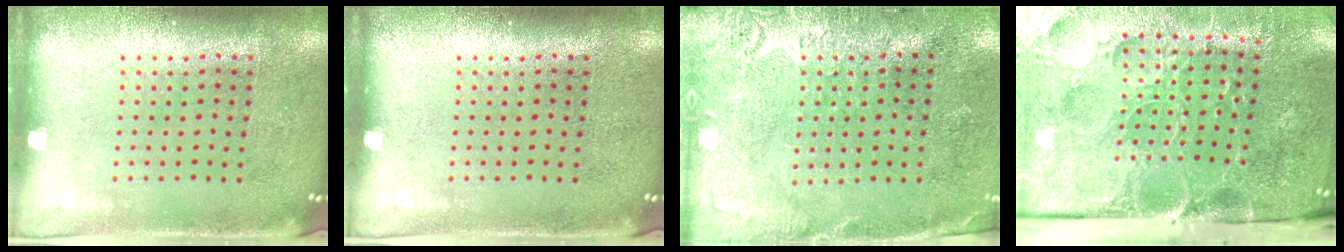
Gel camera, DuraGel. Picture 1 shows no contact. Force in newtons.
{"total": 0.0}
{"total": 2.7, "press": 2.7, "slide": 0.7}
{"total": 5.2, "press": 4.1, "slide": 3.2}